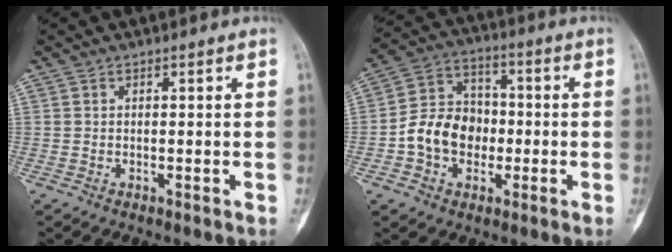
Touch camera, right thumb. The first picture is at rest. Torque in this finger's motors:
{"motor_torque": [0.04, 0.04, 0.40, -0.40, 0.08]}